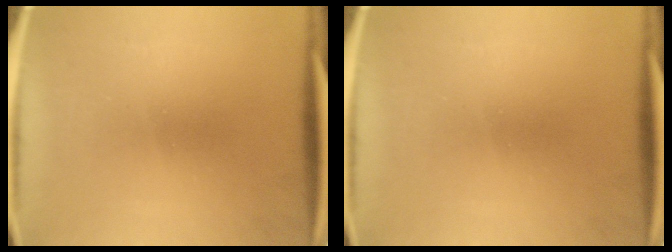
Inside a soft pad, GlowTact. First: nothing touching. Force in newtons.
{"total": 0.0}